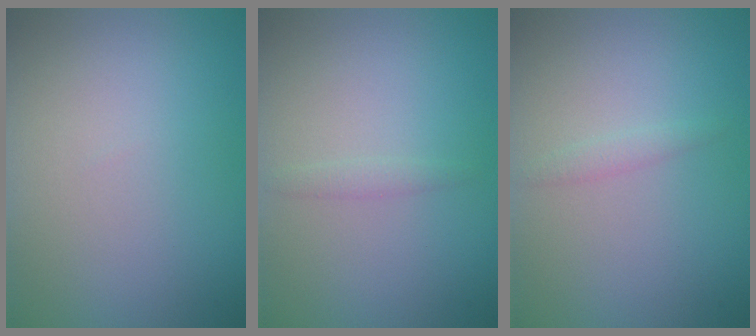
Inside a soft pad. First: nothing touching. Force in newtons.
{"total": 0.8, "press": 0.8, "slide": 0.0}
{"total": 0.8, "press": 0.8, "slide": 0.1}